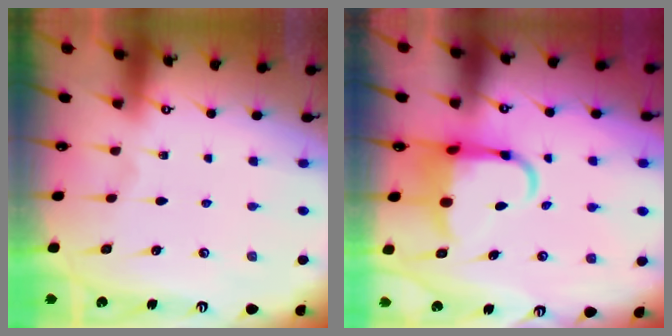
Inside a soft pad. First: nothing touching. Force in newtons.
{"total": 7.6, "press": 7.3, "slide": 1.9}